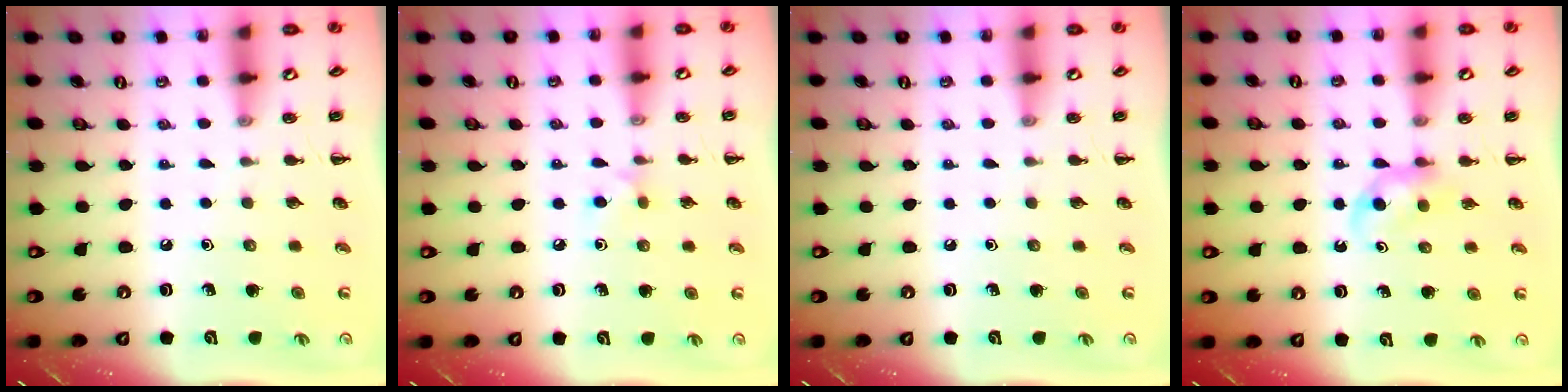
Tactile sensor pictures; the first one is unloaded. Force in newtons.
{"total": 4.4, "press": 4.1, "slide": 1.4}
{"total": 0.0}
{"total": 3.5, "press": 3.1, "slide": 1.6}